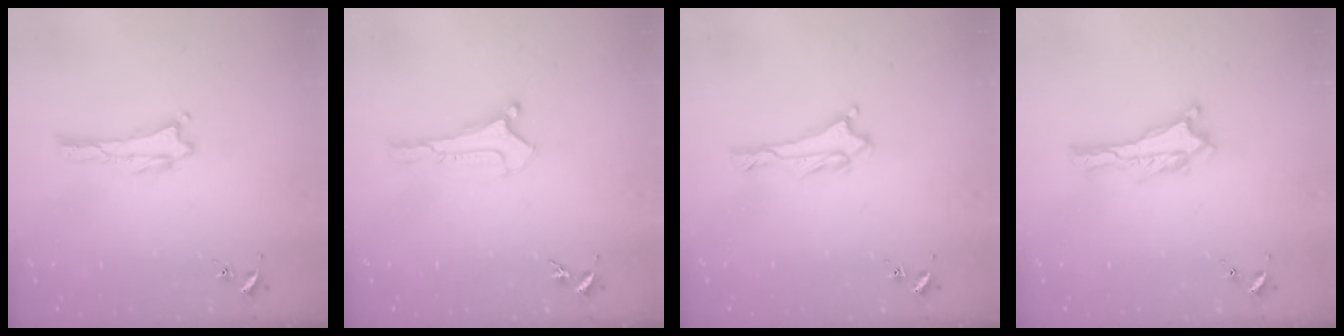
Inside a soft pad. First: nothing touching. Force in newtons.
{"total": 0.0}
{"total": 1.4, "press": 1.4, "slide": 0.2}
{"total": 0.0}